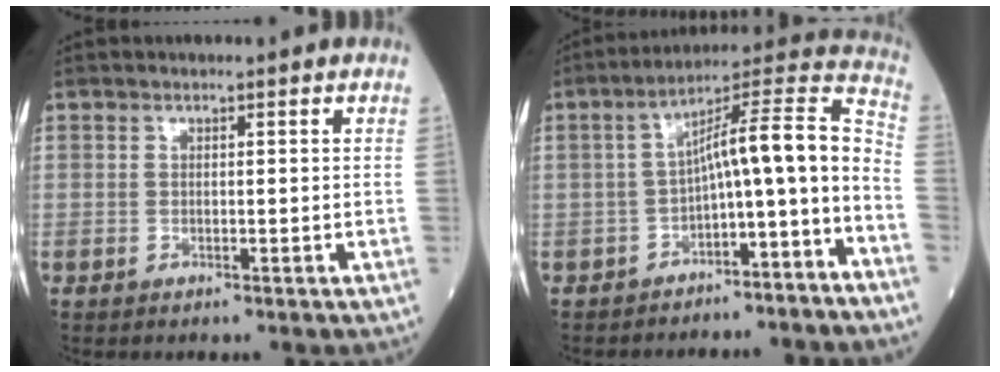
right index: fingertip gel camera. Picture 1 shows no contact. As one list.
[{"total": 13.1, "force": [-5.7, 2.1, 11.7], "torque": [-0.163, 0.062, -0.084]}]